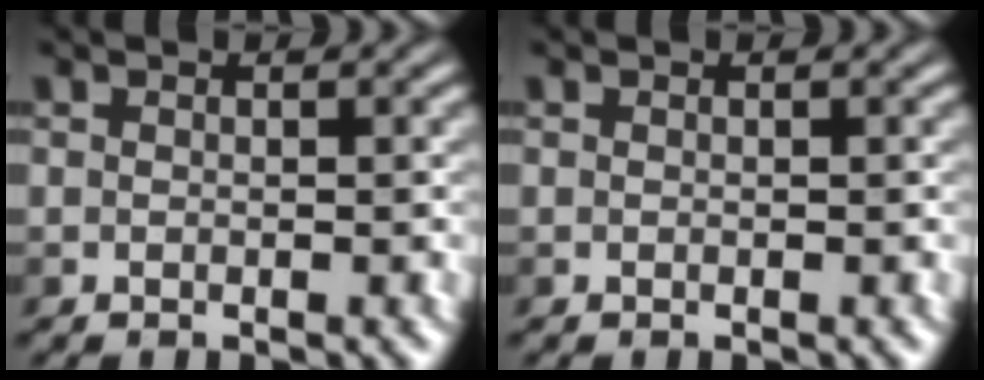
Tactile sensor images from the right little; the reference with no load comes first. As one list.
[{"total": 0.0}]